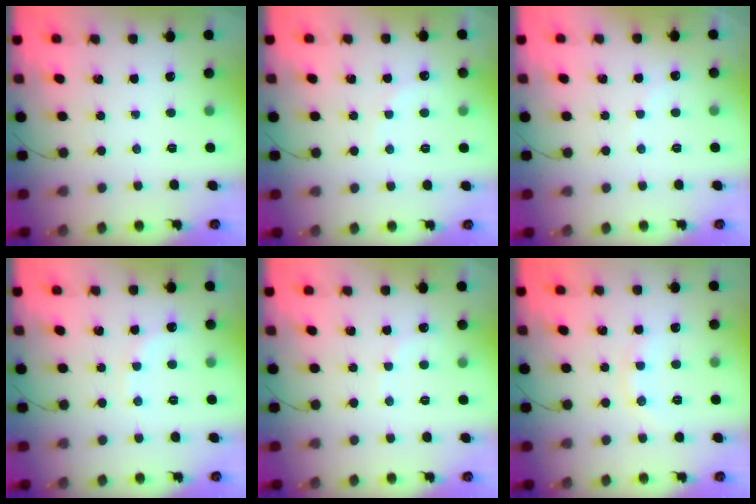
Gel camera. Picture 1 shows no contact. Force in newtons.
{"total": 5.1, "press": 5.0, "slide": 1.0}
{"total": 4.6, "press": 4.5, "slide": 0.6}
{"total": 5.8, "press": 5.6, "slide": 1.3}
{"total": 4.2, "press": 4.0, "slide": 1.1}
{"total": 6.4, "press": 6.3, "slide": 1.1}